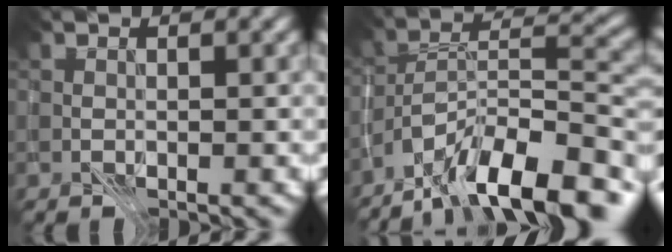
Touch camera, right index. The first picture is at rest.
{"total": 13.0, "force": [-9.3, 4.4, 7.9], "torque": [-0.131, 0.020, -0.165]}